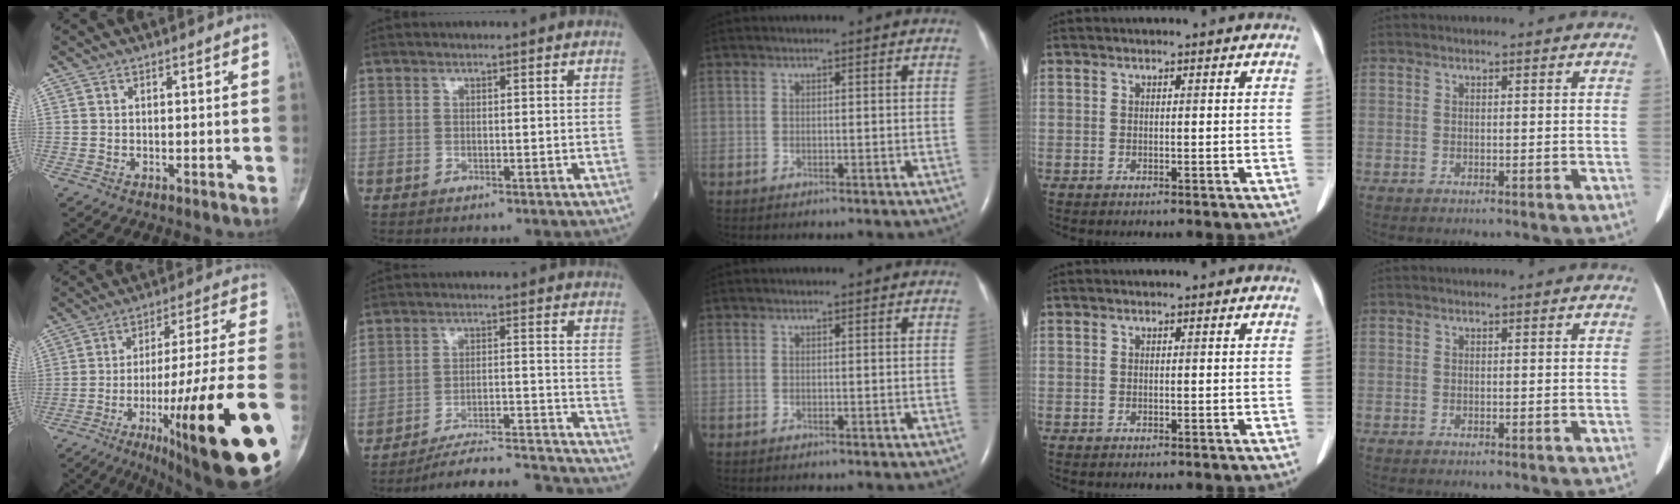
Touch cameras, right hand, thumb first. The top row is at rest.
{"thumb": {"total": 29.7, "force": [-12.0, 4.5, 26.9], "torque": [-0.350, 0.042, -0.173]}, "index": {"total": 21.1, "force": [-20.4, -0.3, 5.4], "torque": [-0.047, 0.001, -0.283]}}